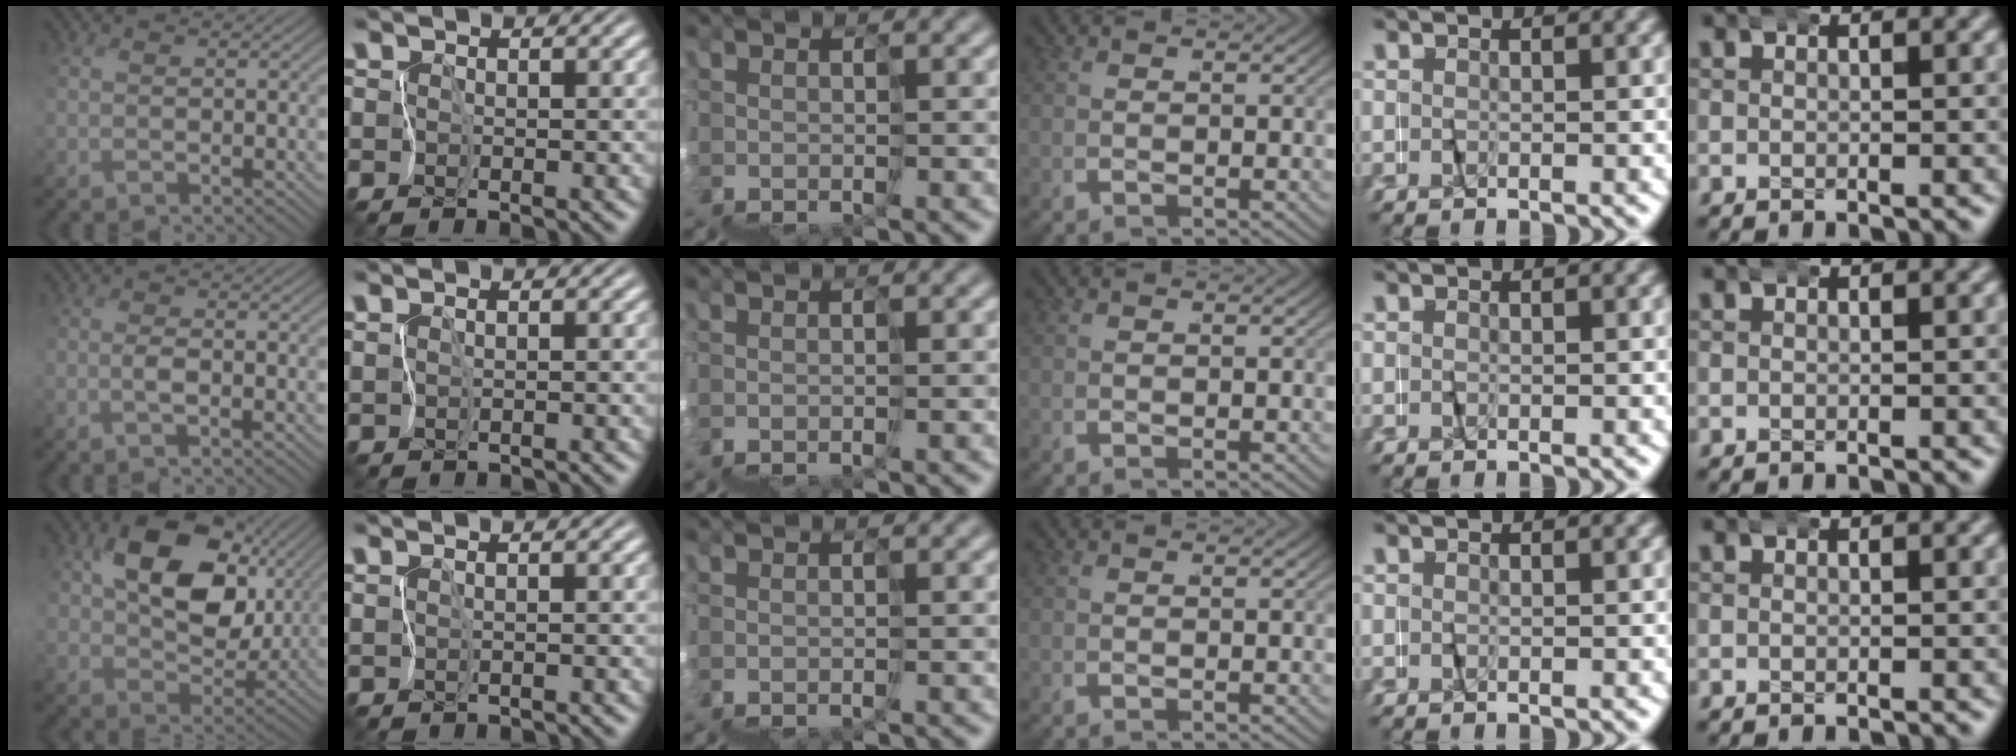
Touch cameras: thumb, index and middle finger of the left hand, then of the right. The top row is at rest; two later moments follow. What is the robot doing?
{"motion": "wrap", "object": "napkin"}